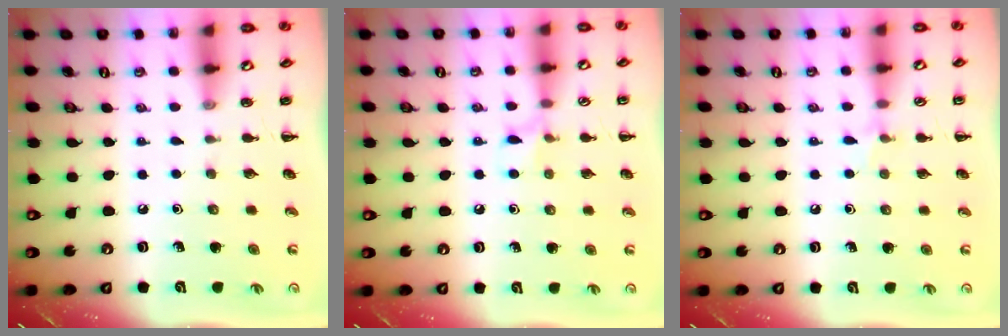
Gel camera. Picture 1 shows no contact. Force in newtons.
{"total": 5.6, "press": 5.2, "slide": 1.9}
{"total": 5.1, "press": 4.8, "slide": 1.7}